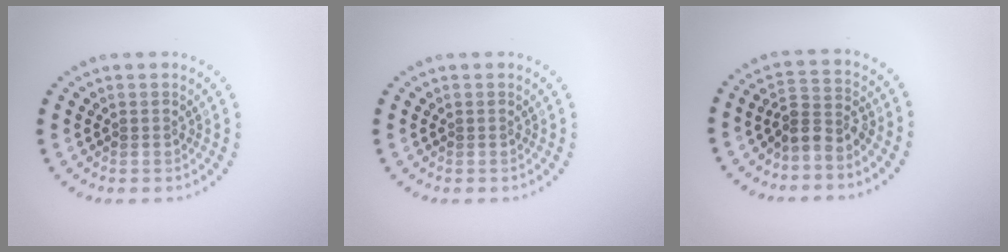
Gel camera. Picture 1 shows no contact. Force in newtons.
{"total": 0.0}
{"total": 2.6, "press": 2.2, "slide": 1.5}